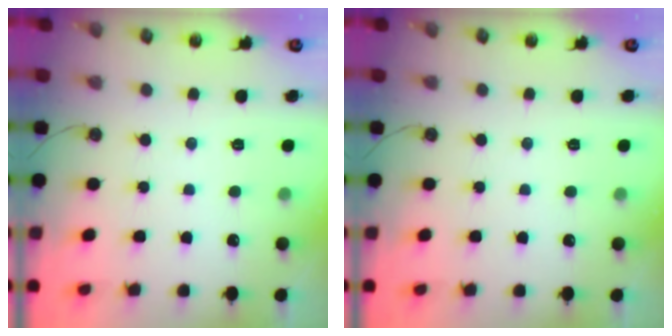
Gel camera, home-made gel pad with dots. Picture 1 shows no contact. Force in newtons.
{"total": 0.5, "press": 0.5, "slide": 0.2}